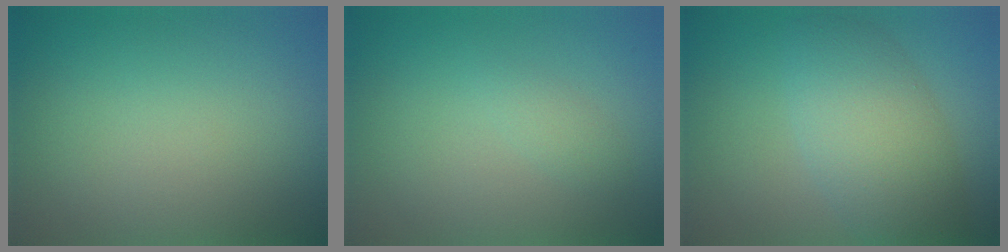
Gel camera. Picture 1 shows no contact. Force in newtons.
{"total": 1.0, "press": 1.0, "slide": 0.1}
{"total": 6.1, "press": 6.1, "slide": 0.1}